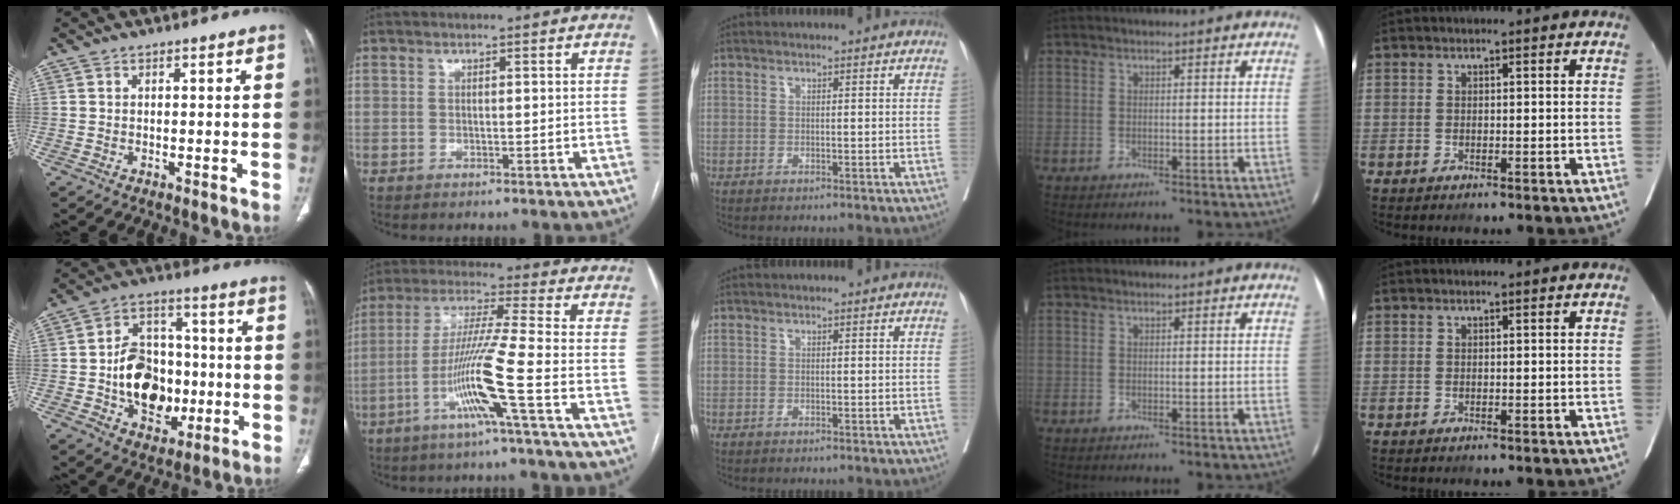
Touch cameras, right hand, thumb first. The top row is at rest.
{"thumb": {"total": 16.0, "force": [-2.4, 11.5, 10.7], "torque": [-0.120, 0.026, -0.030]}, "index": {"total": 11.4, "force": [-4.5, -2.1, 10.3], "torque": [-0.204, -0.008, -0.092]}}